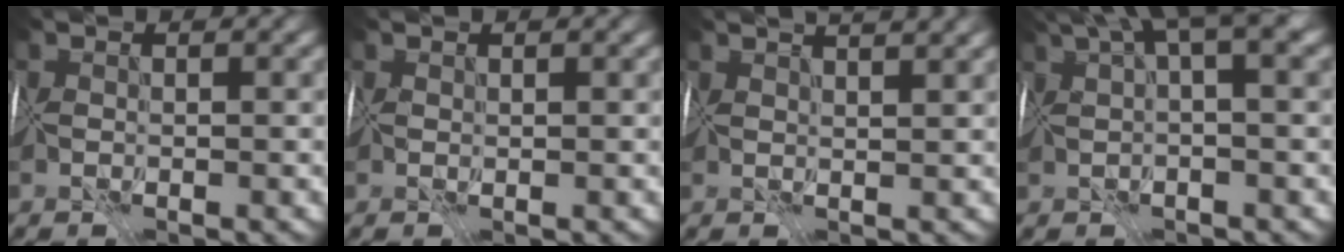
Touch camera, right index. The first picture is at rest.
{"total": 0.6, "force": [0.5, 0.4, 0.2], "torque": [-0.004, 0.001, 0.011]}
{"total": 4.9, "force": [3.7, 1.4, 3.0], "torque": [-0.047, 0.037, 0.057]}
{"total": 6.7, "force": [3.8, 1.1, 5.4], "torque": [-0.106, 0.018, 0.071]}